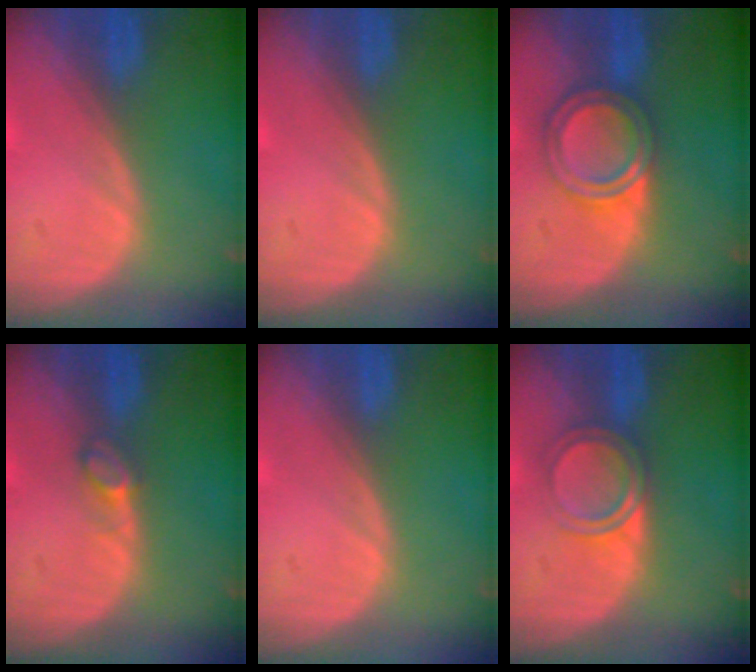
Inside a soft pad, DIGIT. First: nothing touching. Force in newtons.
{"total": 0.0}
{"total": 5.9, "press": 5.4, "slide": 2.5}
{"total": 2.0, "press": 1.9, "slide": 0.2}
{"total": 0.0}
{"total": 4.1, "press": 4.1, "slide": 0.3}